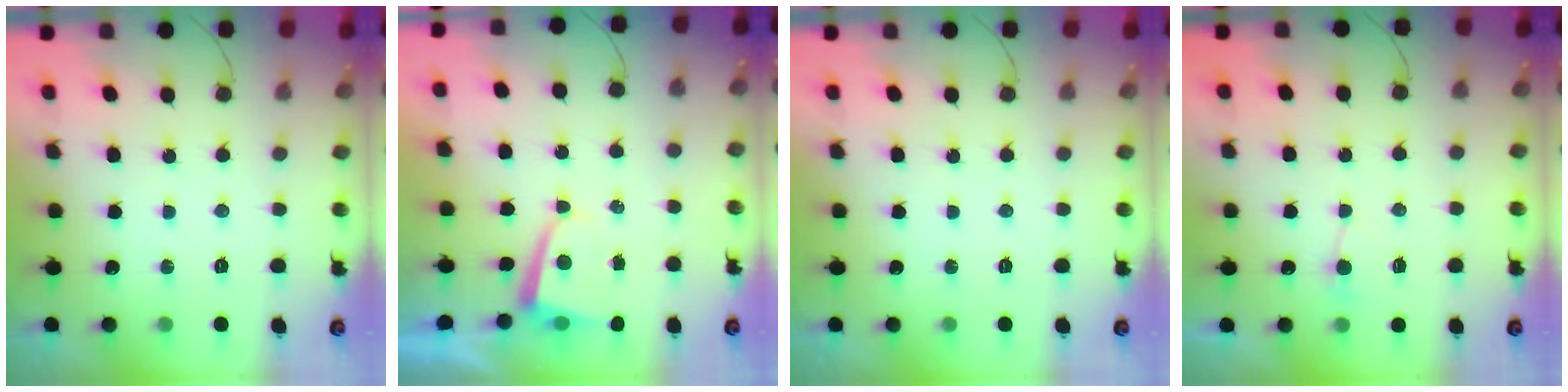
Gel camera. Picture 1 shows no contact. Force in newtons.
{"total": 2.0, "press": 2.0, "slide": 0.3}
{"total": 0.0}
{"total": 2.7, "press": 2.7, "slide": 0.3}